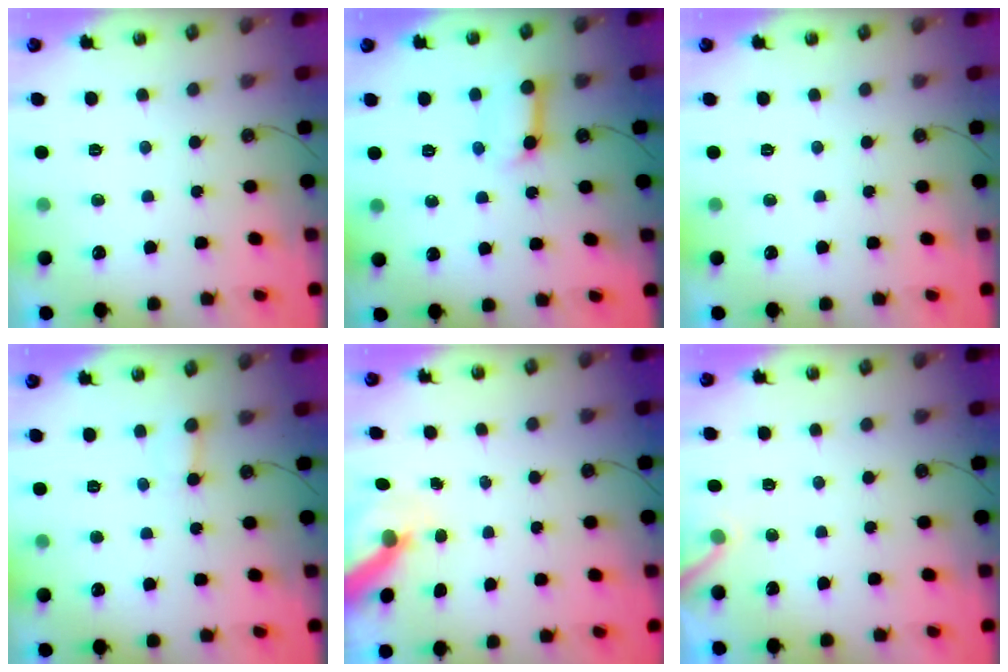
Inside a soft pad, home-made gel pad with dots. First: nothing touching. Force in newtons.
{"total": 8.9, "press": 8.9, "slide": 1.0}
{"total": 0.0}
{"total": 2.4, "press": 2.4, "slide": 0.1}
{"total": 5.9, "press": 5.9, "slide": 0.6}
{"total": 4.9, "press": 4.9, "slide": 0.4}